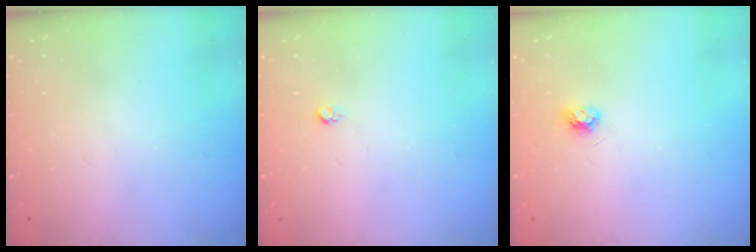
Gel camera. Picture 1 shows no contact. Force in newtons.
{"total": 2.7, "press": 2.7, "slide": 0.3}
{"total": 3.8, "press": 3.8, "slide": 0.5}